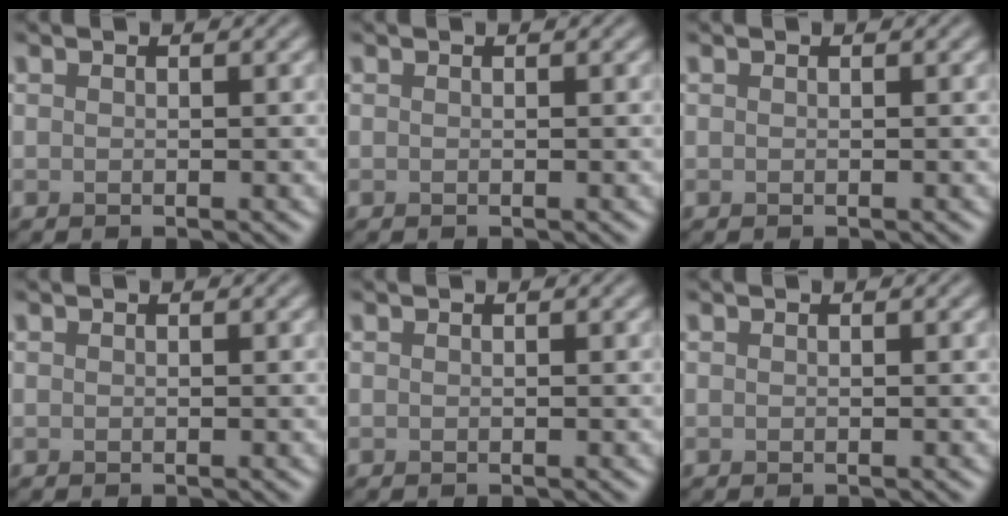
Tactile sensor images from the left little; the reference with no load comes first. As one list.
[{"total": 0.0}, {"total": 0.0}, {"total": 0.0}, {"total": 0.0}, {"total": 0.0}]